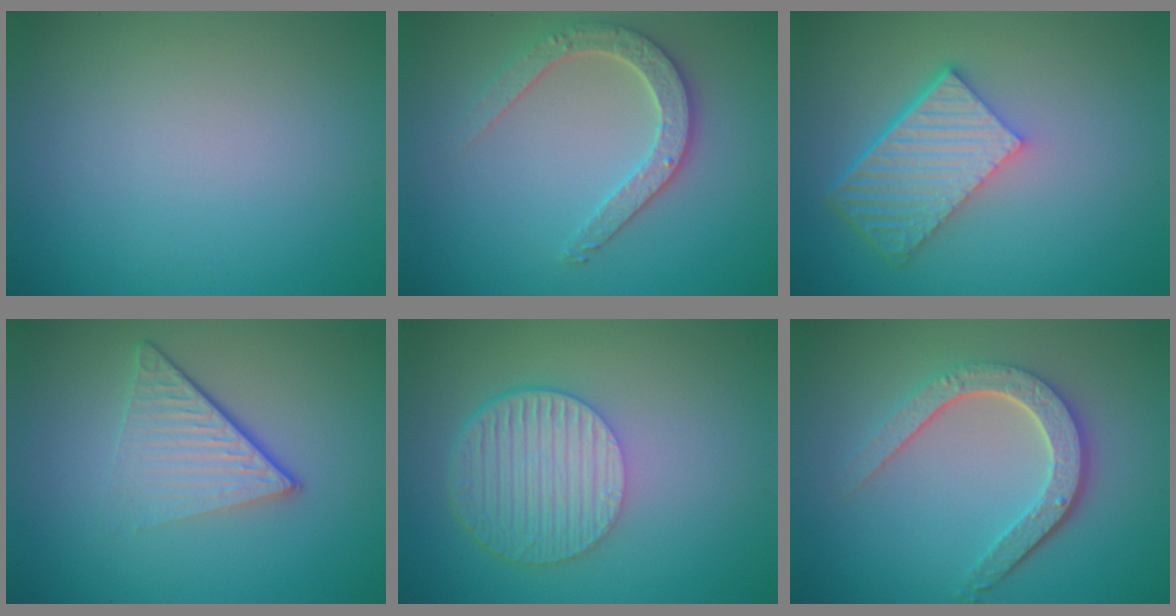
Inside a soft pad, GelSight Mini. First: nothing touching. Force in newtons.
{"total": 3.4, "press": 3.1, "slide": 1.4}
{"total": 6.7, "press": 4.8, "slide": 4.6}
{"total": 4.9, "press": 2.9, "slide": 3.9}
{"total": 6.8, "press": 4.9, "slide": 4.8}
{"total": 4.7, "press": 3.6, "slide": 3.1}